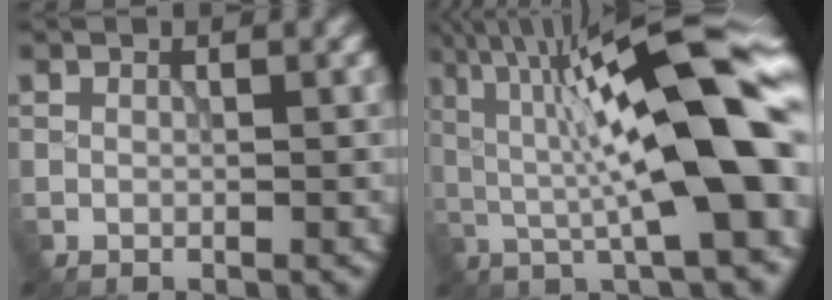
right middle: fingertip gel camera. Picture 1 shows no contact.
{"total": 15.3, "force": [0.6, 3.5, 14.9], "torque": [-0.208, 0.033, -0.006]}